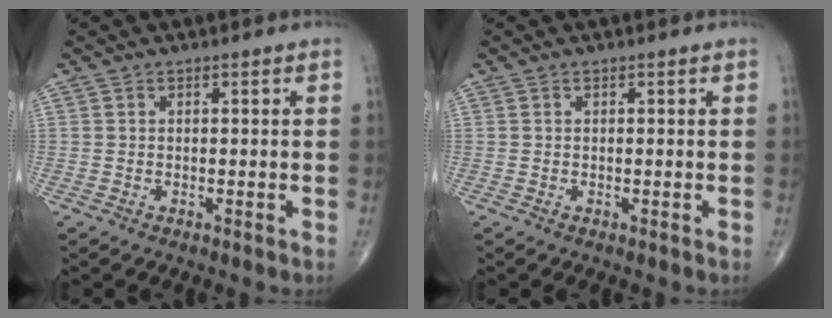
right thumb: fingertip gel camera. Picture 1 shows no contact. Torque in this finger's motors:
{"motor_torque": [0.08, 0.11, -0.12, -0.04, 0.03]}